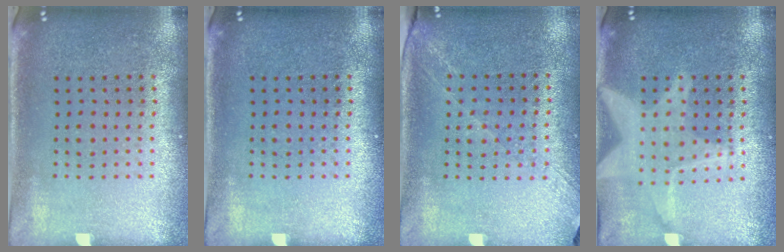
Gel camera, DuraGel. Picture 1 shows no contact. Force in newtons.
{"total": 0.0}
{"total": 1.2, "press": 1.0, "slide": 0.7}
{"total": 3.0, "press": 3.0, "slide": 0.3}